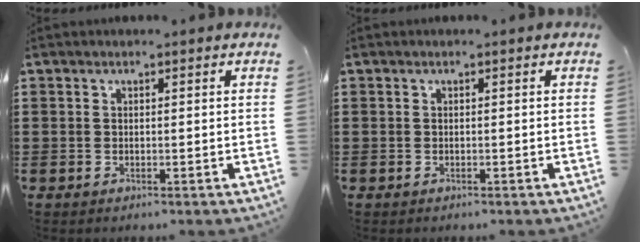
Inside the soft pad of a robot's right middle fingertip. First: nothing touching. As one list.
[{"total": 0.0}]